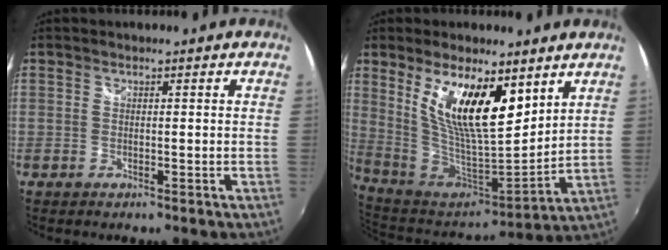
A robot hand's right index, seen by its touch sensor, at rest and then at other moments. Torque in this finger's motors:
{"motor_torque": [1.07, 0.12, 1.05, 0.21]}